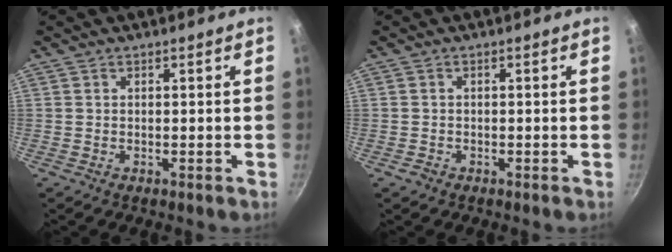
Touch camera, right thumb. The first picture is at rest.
{"total": 1.2, "force": [-0.7, 0.9, 0.4], "torque": [-0.006, 0.006, -0.011]}